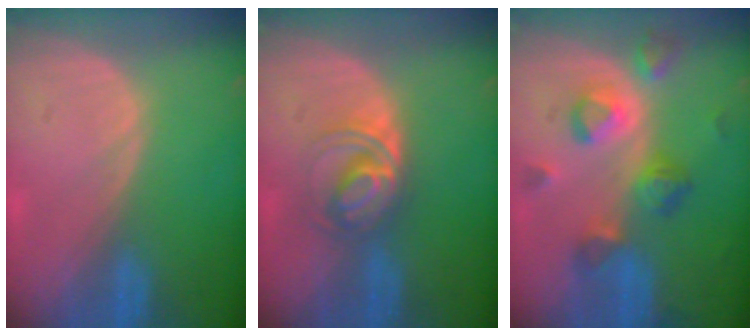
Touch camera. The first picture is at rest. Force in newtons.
{"total": 5.7, "press": 5.4, "slide": 1.7}
{"total": 7.7, "press": 7.5, "slide": 1.8}